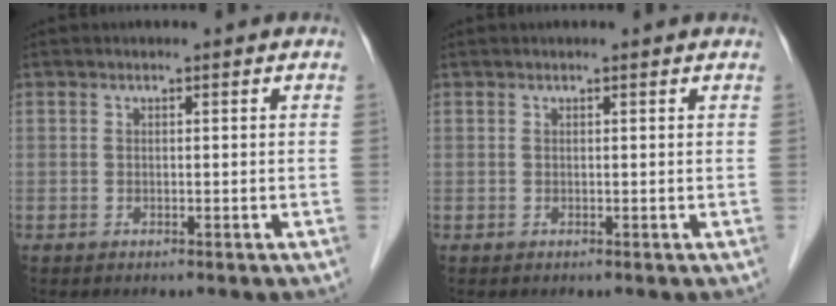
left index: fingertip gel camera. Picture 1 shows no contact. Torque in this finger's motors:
{"motor_torque": [0.25, -0.09, 0.05, -0.01]}